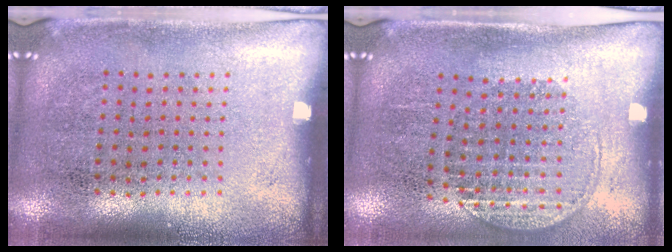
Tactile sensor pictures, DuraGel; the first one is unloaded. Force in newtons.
{"total": 1.5, "press": 1.3, "slide": 0.8}